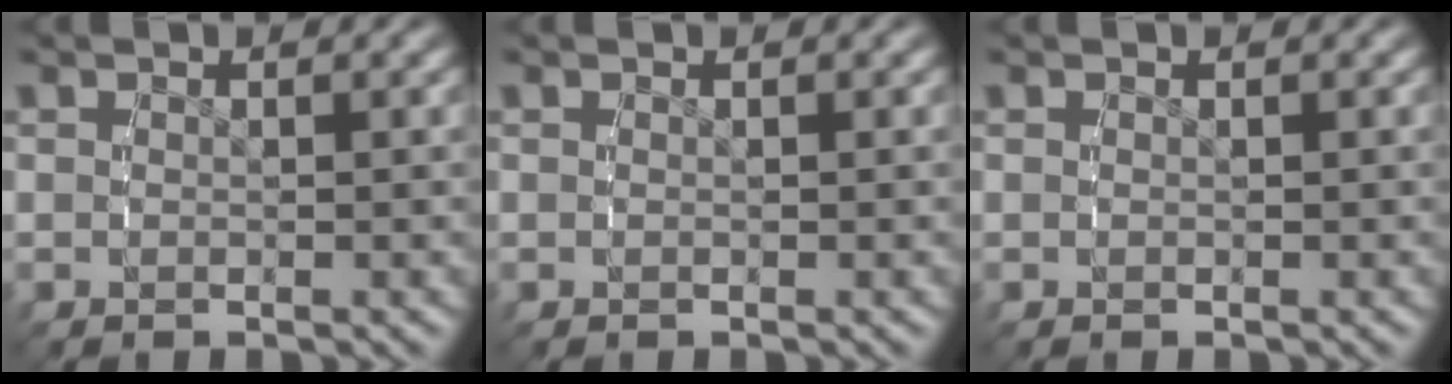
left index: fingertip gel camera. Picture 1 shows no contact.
{"total": 0.0}
{"total": 0.0}